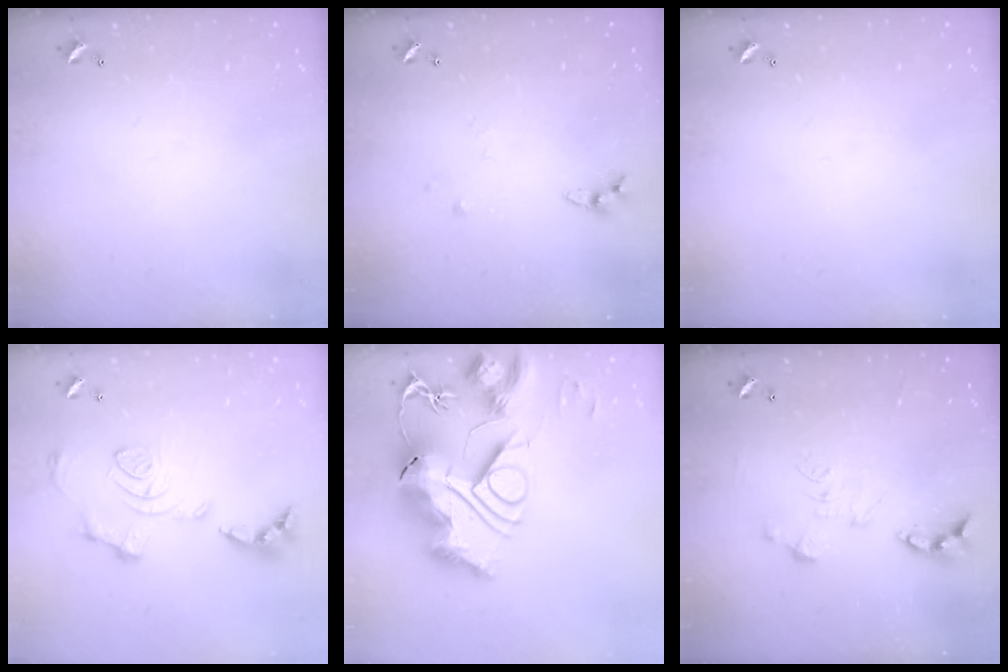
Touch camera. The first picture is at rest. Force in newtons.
{"total": 4.9, "press": 4.9, "slide": 0.4}
{"total": 0.0}
{"total": 1.5, "press": 0.8, "slide": 1.3}
{"total": 0.7, "press": 0.7, "slide": 0.0}
{"total": 0.0}